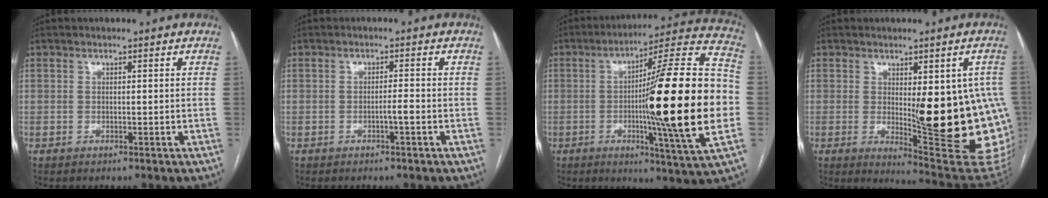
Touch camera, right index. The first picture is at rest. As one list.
[{"total": 1.5, "force": [-0.7, -0.1, 1.3], "torque": [-0.024, 0.001, -0.012]}, {"total": 26.9, "force": [-3.1, -0.4, 26.7], "torque": [-0.358, -0.008, -0.062]}, {"total": 20.0, "force": [-1.3, 4.4, 19.5], "torque": [-0.165, -0.006, 0.007]}]